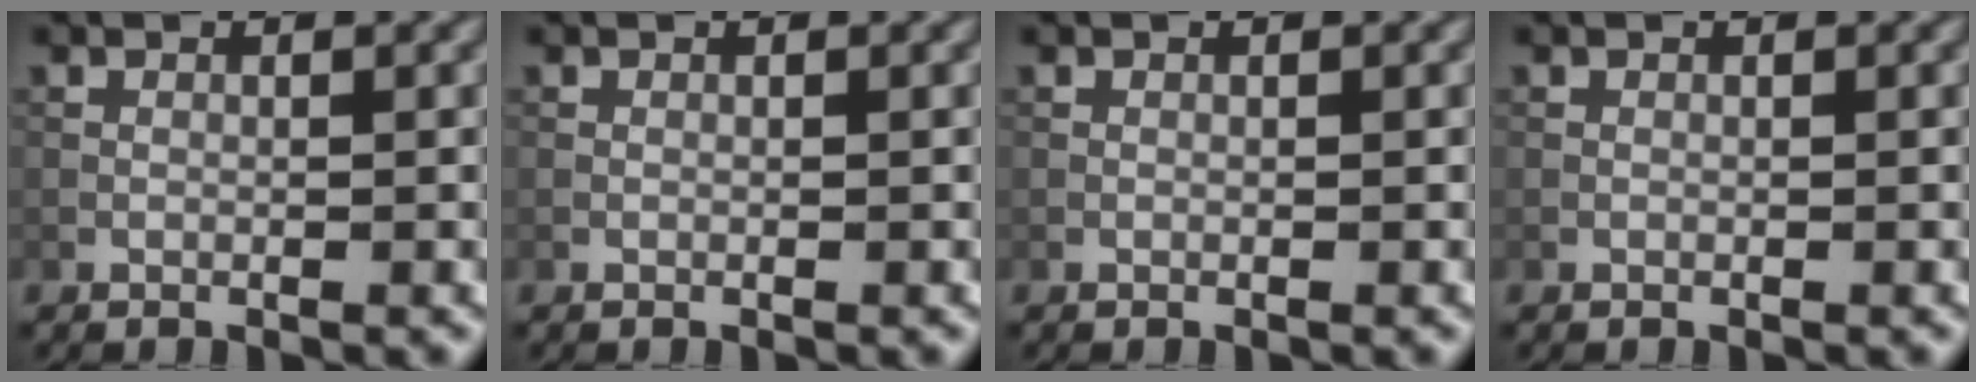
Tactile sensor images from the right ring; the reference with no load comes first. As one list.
[{"total": 0.0}, {"total": 0.0}, {"total": 0.0}]